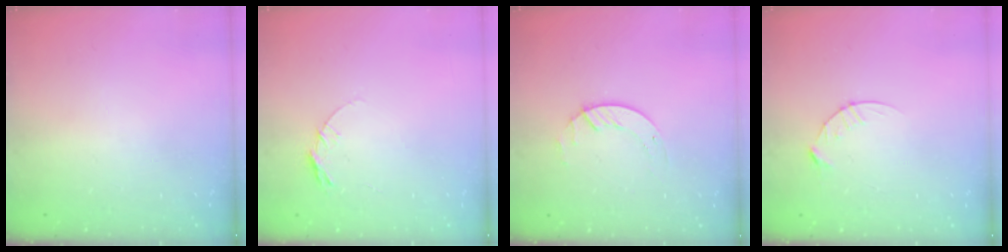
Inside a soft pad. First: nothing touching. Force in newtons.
{"total": 5.7, "press": 5.7, "slide": 0.5}
{"total": 2.6, "press": 2.6, "slide": 0.3}
{"total": 4.1, "press": 4.1, "slide": 0.5}